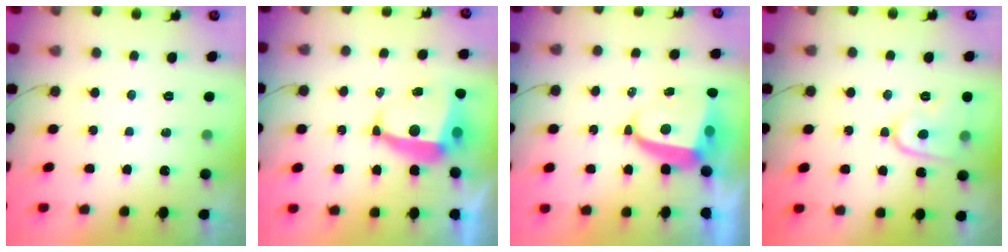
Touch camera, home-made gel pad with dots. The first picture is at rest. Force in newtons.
{"total": 8.4, "press": 8.3, "slide": 1.0}
{"total": 6.4, "press": 6.3, "slide": 0.9}
{"total": 9.3, "press": 9.3, "slide": 0.9}